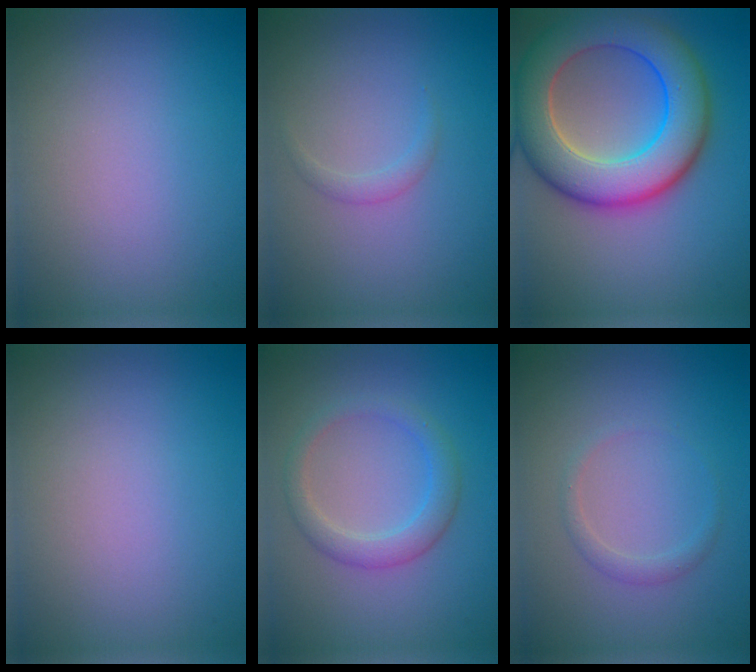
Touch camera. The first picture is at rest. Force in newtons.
{"total": 1.0, "press": 1.0, "slide": 0.2}
{"total": 10.0, "press": 10.0, "slide": 0.6}
{"total": 0.0}
{"total": 2.8, "press": 2.8, "slide": 0.1}
{"total": 1.2, "press": 1.2, "slide": 0.0}